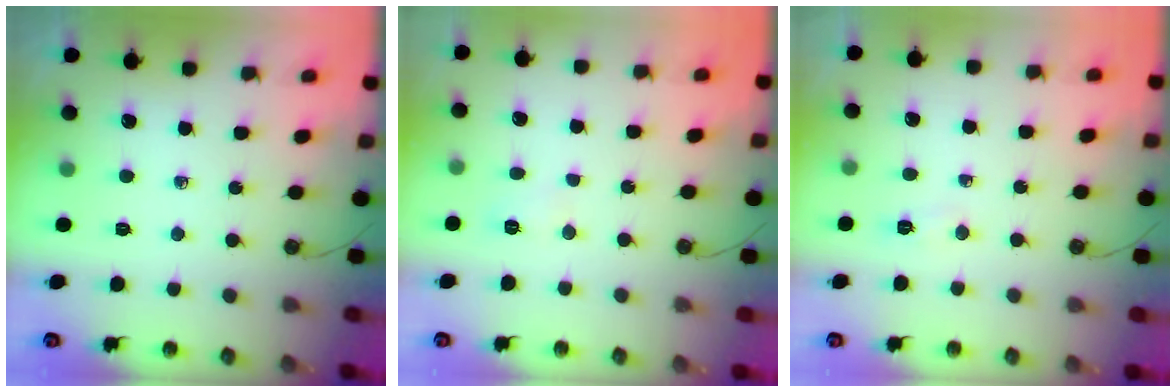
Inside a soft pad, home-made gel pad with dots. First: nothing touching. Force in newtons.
{"total": 4.8, "press": 4.7, "slide": 1.1}
{"total": 3.9, "press": 3.9, "slide": 0.5}